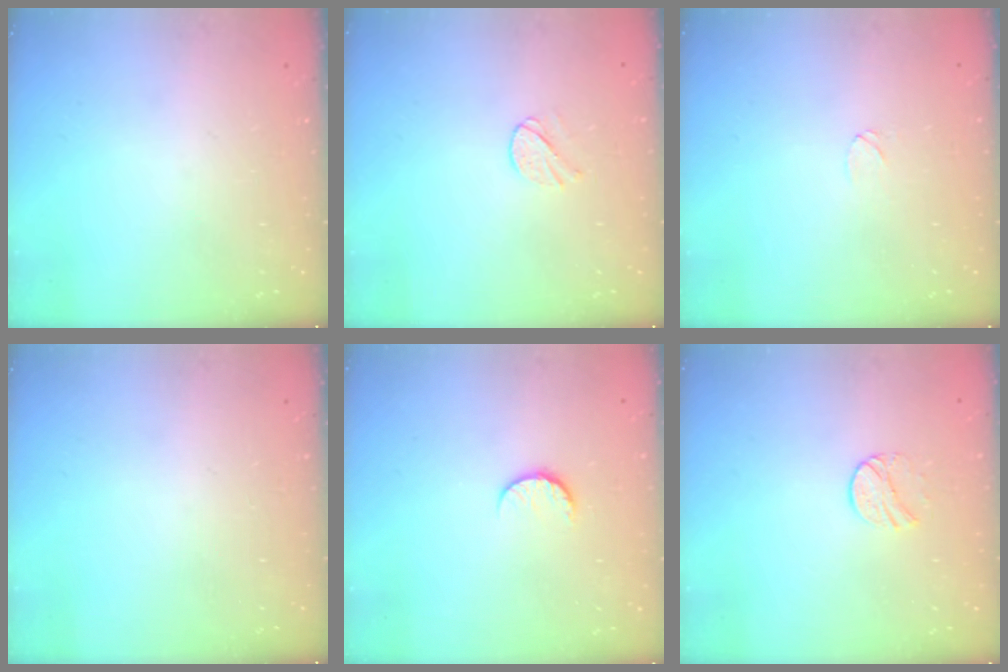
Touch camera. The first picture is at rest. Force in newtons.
{"total": 3.7, "press": 3.7, "slide": 0.4}
{"total": 3.7, "press": 3.7, "slide": 0.3}
{"total": 0.0}
{"total": 6.8, "press": 6.8, "slide": 0.7}
{"total": 7.3, "press": 7.3, "slide": 0.6}